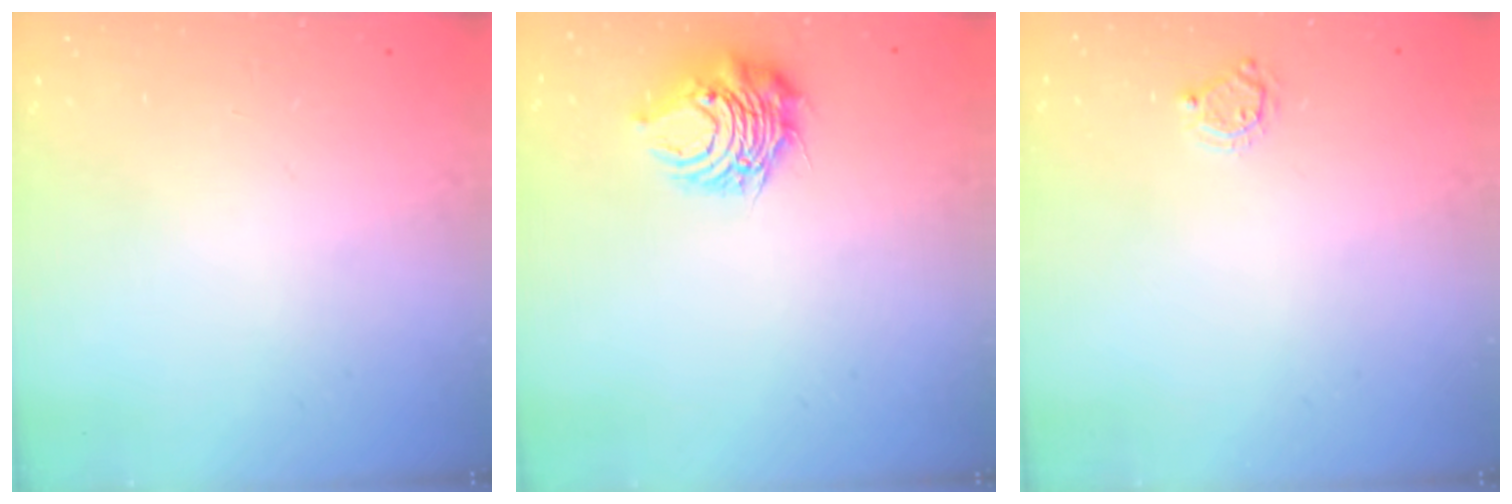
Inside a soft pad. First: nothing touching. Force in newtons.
{"total": 9.4, "press": 9.3, "slide": 1.0}
{"total": 3.9, "press": 3.9, "slide": 0.4}